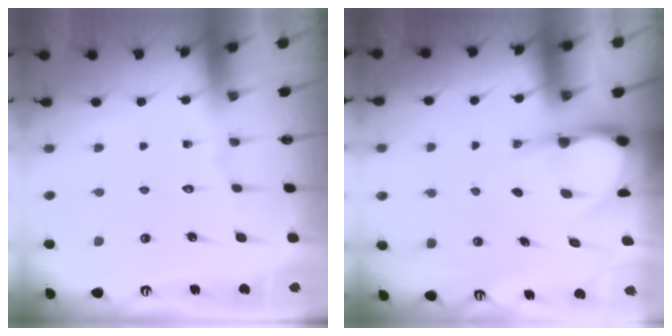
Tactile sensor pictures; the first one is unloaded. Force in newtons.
{"total": 6.0, "press": 6.0, "slide": 0.6}